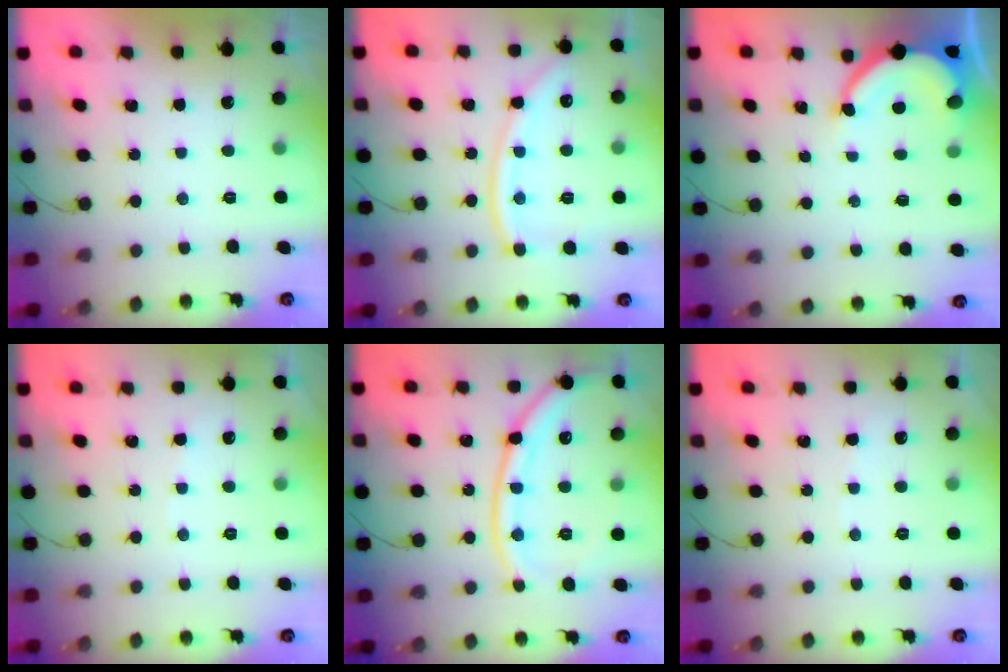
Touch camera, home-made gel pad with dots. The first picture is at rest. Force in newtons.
{"total": 11.8, "press": 11.8, "slide": 1.3}
{"total": 6.7, "press": 6.7, "slide": 0.2}
{"total": 2.0, "press": 2.0, "slide": 0.3}
{"total": 16.5, "press": 16.4, "slide": 1.1}
{"total": 2.0, "press": 2.0, "slide": 0.3}